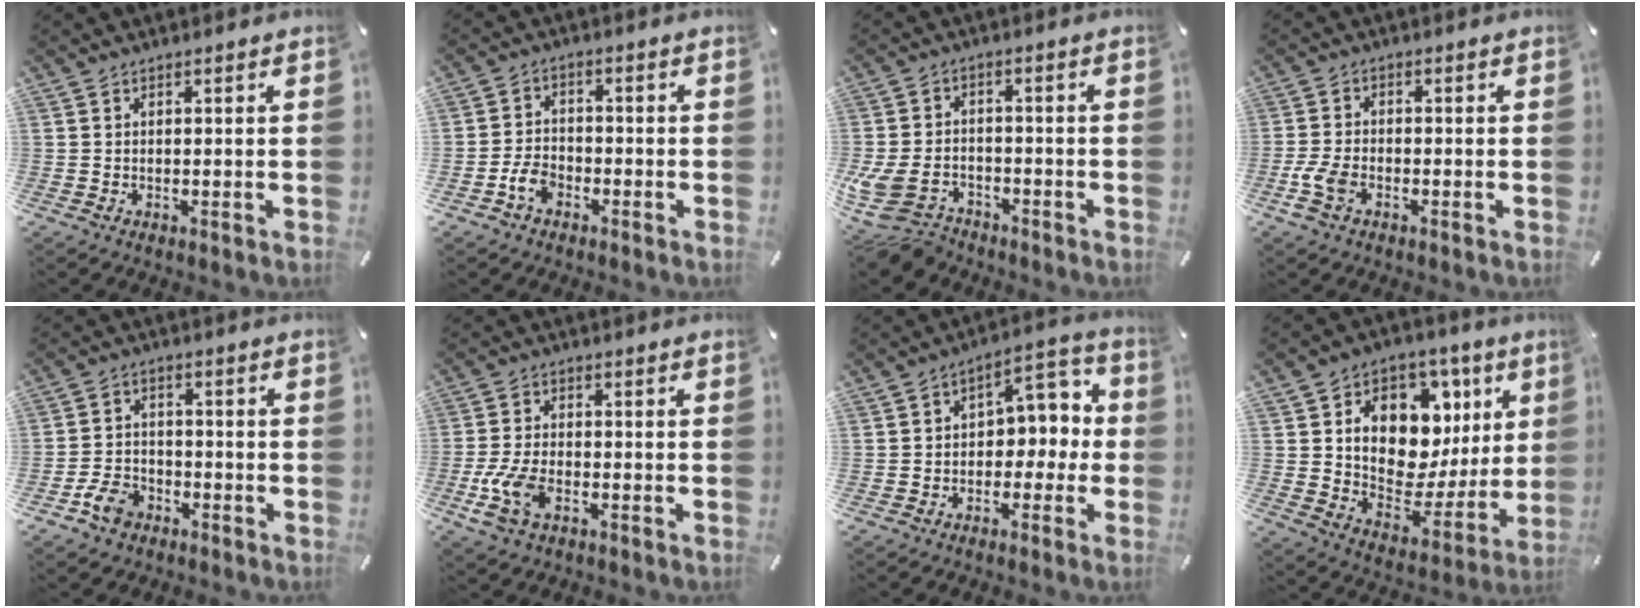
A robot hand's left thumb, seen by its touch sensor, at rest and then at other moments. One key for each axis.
{"total": 5.2, "fx": -2.7, "fy": 3.9, "fz": 2.2, "tx": -0.046, "ty": 0.015, "tz": -0.051}
{"total": 10.6, "fx": -5.5, "fy": 7.0, "fz": 5.7, "tx": -0.130, "ty": 0.022, "tz": -0.101}
{"total": 5.0, "fx": -2.2, "fy": 2.8, "fz": 3.5, "tx": -0.081, "ty": 0.003, "tz": -0.044}
{"total": 6.5, "fx": -4.0, "fy": 4.3, "fz": 2.7, "tx": -0.056, "ty": 0.022, "tz": -0.075}
{"total": 8.8, "fx": -3.5, "fy": 4.6, "fz": 6.6, "tx": -0.154, "ty": -0.002, "tz": -0.064}
{"total": 7.9, "fx": 0.3, "fy": 5.9, "fz": 5.3, "tx": -0.061, "ty": -0.005, "tz": -0.001}
{"total": 16.3, "fx": 6.5, "fy": 11.4, "fz": 9.7, "tx": -0.134, "ty": -0.051, "tz": 0.118}